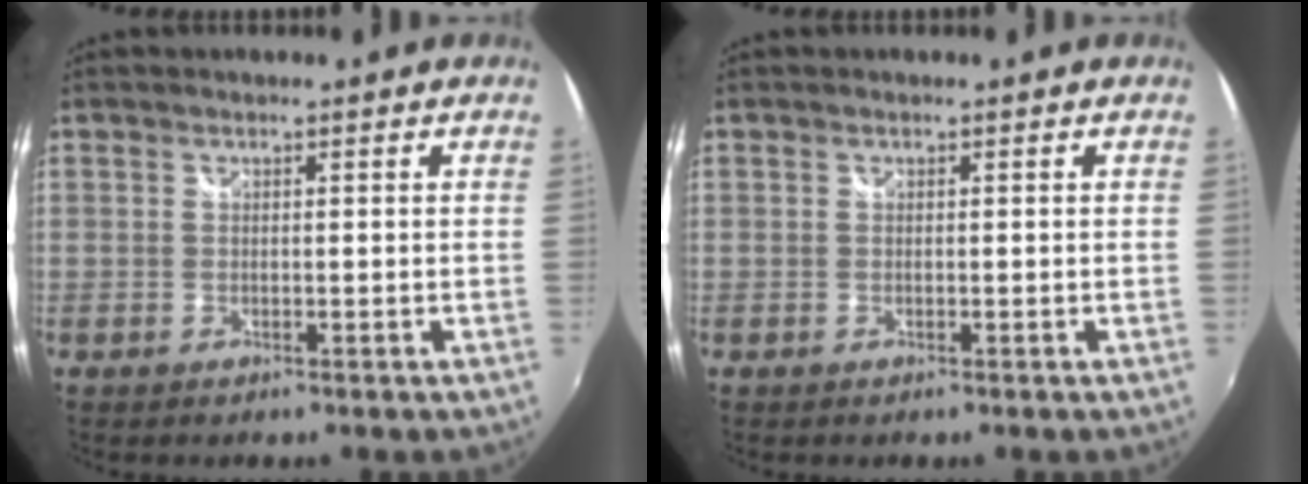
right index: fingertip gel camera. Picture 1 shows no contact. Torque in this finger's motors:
{"motor_torque": [0.20, 0.29, 0.03, 0.01]}